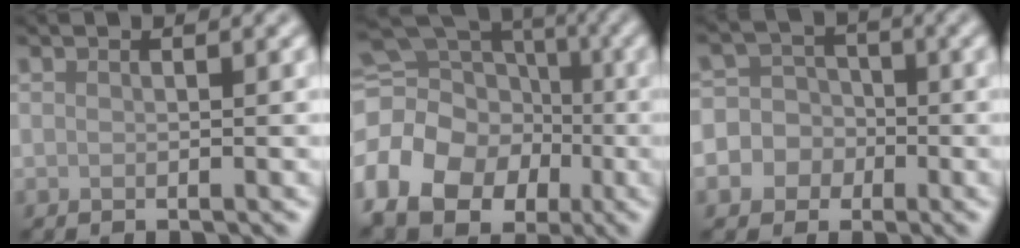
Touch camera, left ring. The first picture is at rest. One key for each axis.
{"total": 14.2, "fx": -3.8, "fy": 11.5, "fz": 7.4, "tx": -0.162, "ty": -0.004, "tz": -0.082}
{"total": 8.1, "fx": -2.1, "fy": 7.6, "fz": 1.6, "tx": -0.037, "ty": 0.006, "tz": -0.068}